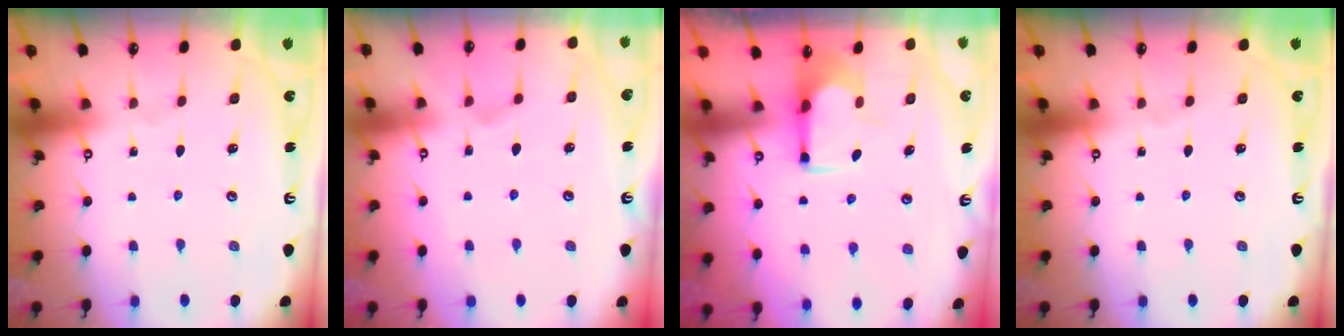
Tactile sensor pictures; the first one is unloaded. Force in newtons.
{"total": 3.4, "press": 3.3, "slide": 1.0}
{"total": 1.9, "press": 1.6, "slide": 1.0}
{"total": 0.0}